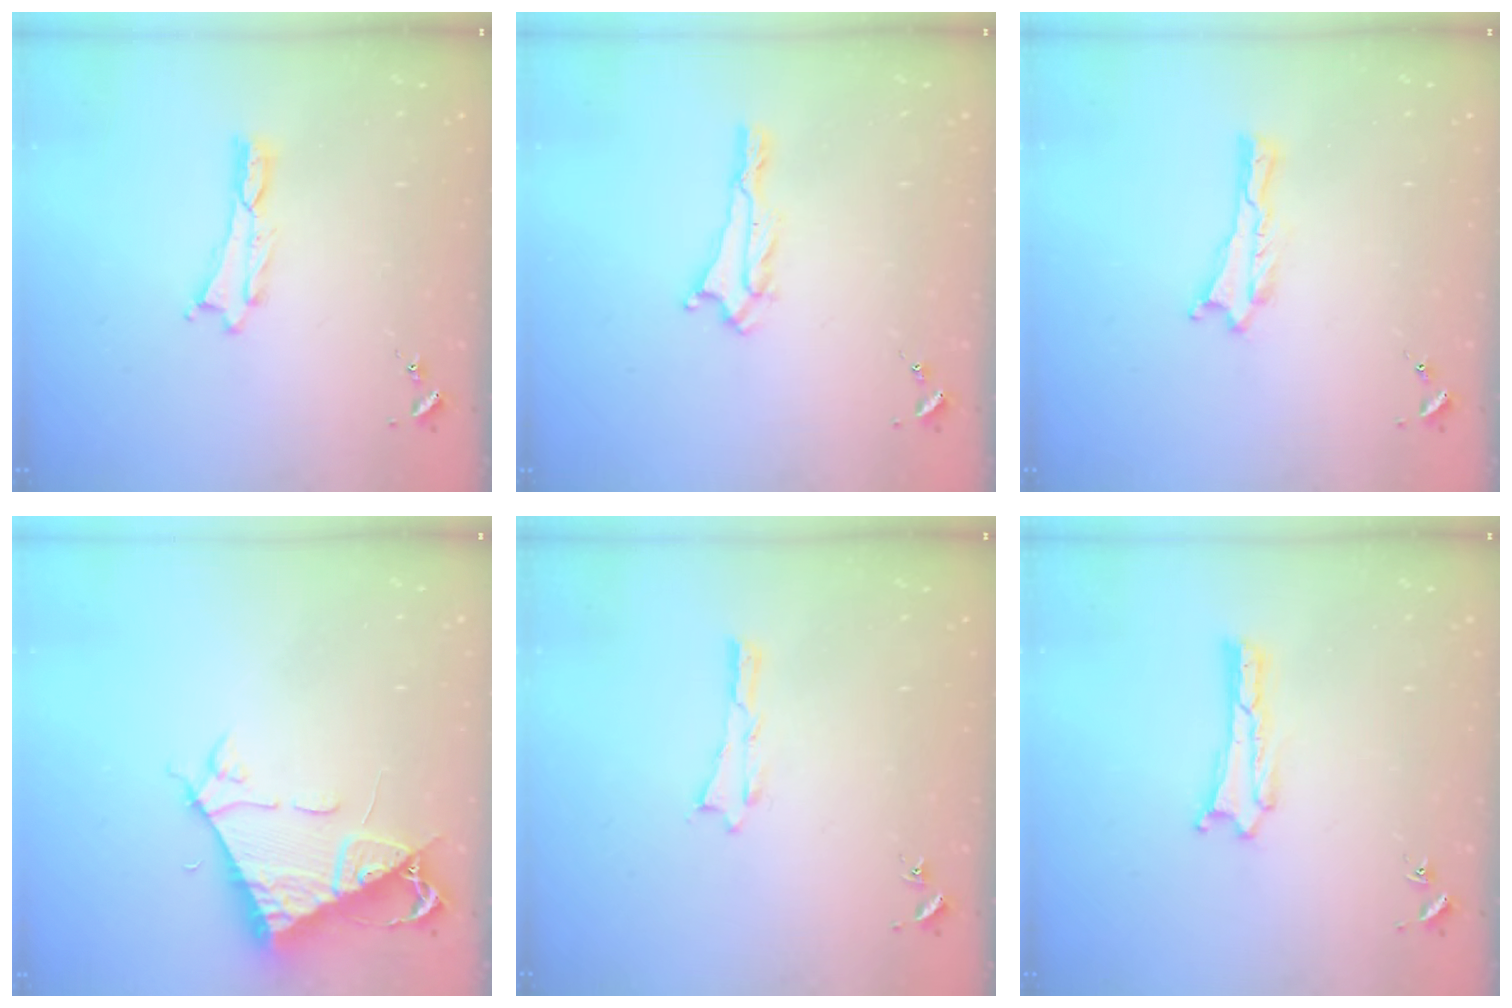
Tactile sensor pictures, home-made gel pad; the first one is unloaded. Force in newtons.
{"total": 1.0, "press": 1.0, "slide": 0.1}
{"total": 0.0}
{"total": 7.6, "press": 7.6, "slide": 0.9}
{"total": 0.0}
{"total": 0.0}